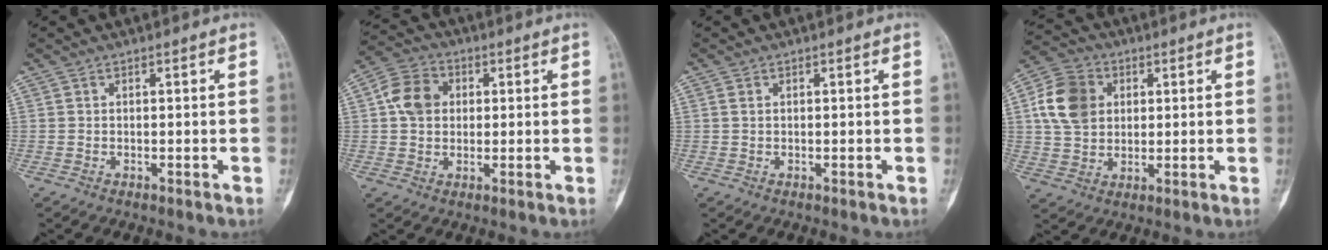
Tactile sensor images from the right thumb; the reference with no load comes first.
{"total": 8.2, "force": [1.4, 6.6, 4.8], "torque": [-0.069, 0.011, 0.016]}
{"total": 0.9, "force": [0.3, 0.6, 0.6], "torque": [-0.011, 0.002, 0.008]}
{"total": 11.3, "force": [2.5, 8.9, 6.5], "torque": [-0.106, 0.006, 0.042]}